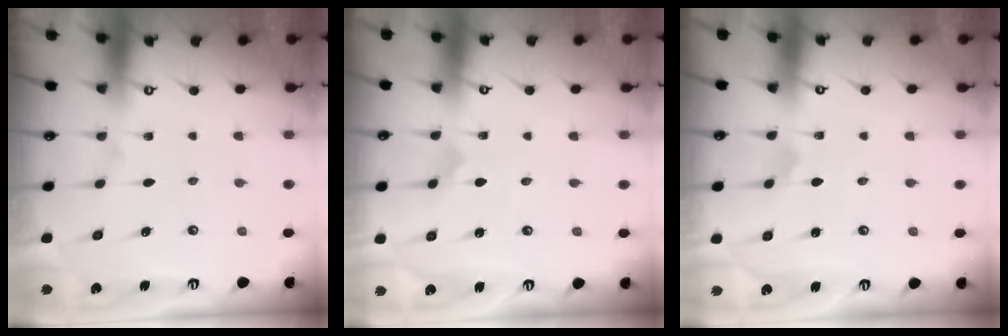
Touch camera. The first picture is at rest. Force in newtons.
{"total": 0.0}
{"total": 0.7, "press": 0.7, "slide": 0.1}